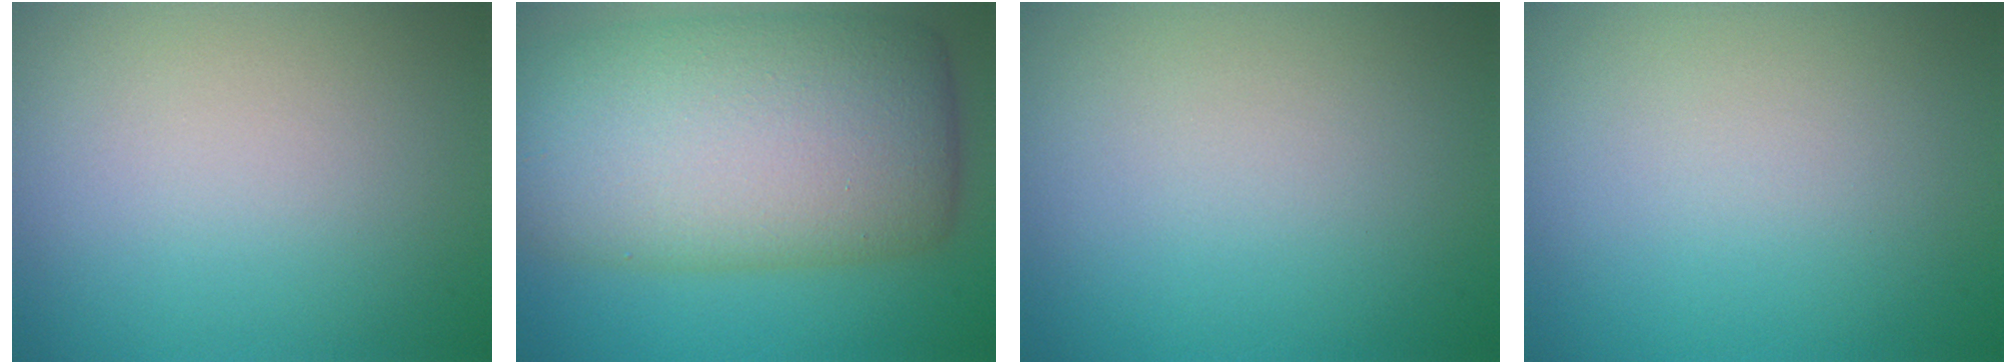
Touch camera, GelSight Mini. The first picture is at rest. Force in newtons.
{"total": 13.2, "press": 13.2, "slide": 0.4}
{"total": 0.0}
{"total": 0.0}